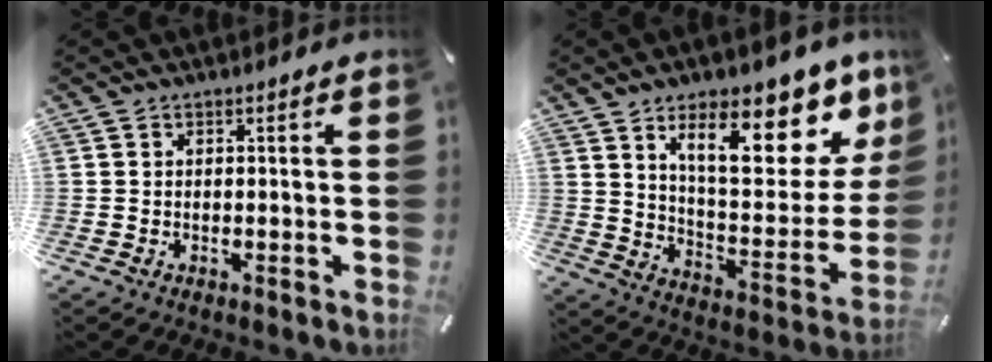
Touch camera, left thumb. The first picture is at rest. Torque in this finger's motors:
{"motor_torque": [2.92, 2.09, 1.40, -1.37, 0.22]}